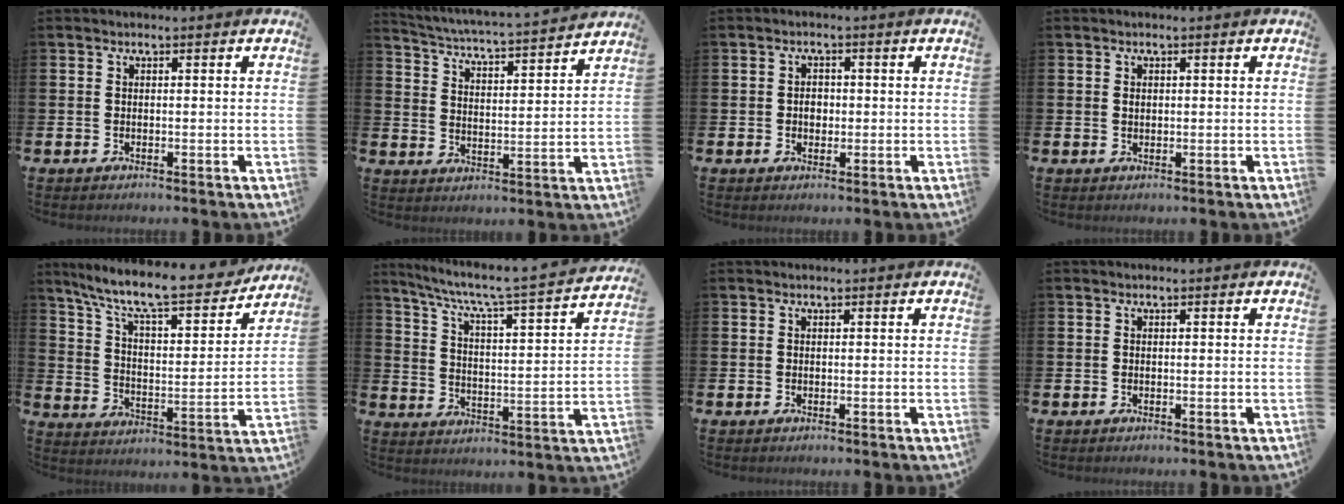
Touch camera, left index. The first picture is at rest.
{"total": 4.6, "force": [4.5, -0.2, 0.9], "torque": [-0.038, -0.044, 0.071]}
{"total": 2.1, "force": [-0.1, 1.6, 1.3], "torque": [-0.003, -0.001, -0.009]}
{"total": 0.7, "force": [0.3, 0.5, 0.3], "torque": [0.007, -0.002, 0.001]}
{"total": 10.7, "force": [9.4, 2.1, 4.8], "torque": [-0.116, -0.067, 0.154]}
{"total": 6.2, "force": [5.5, 0.2, 2.7], "torque": [-0.078, -0.052, 0.085]}
{"total": 0.0}
{"total": 0.0}